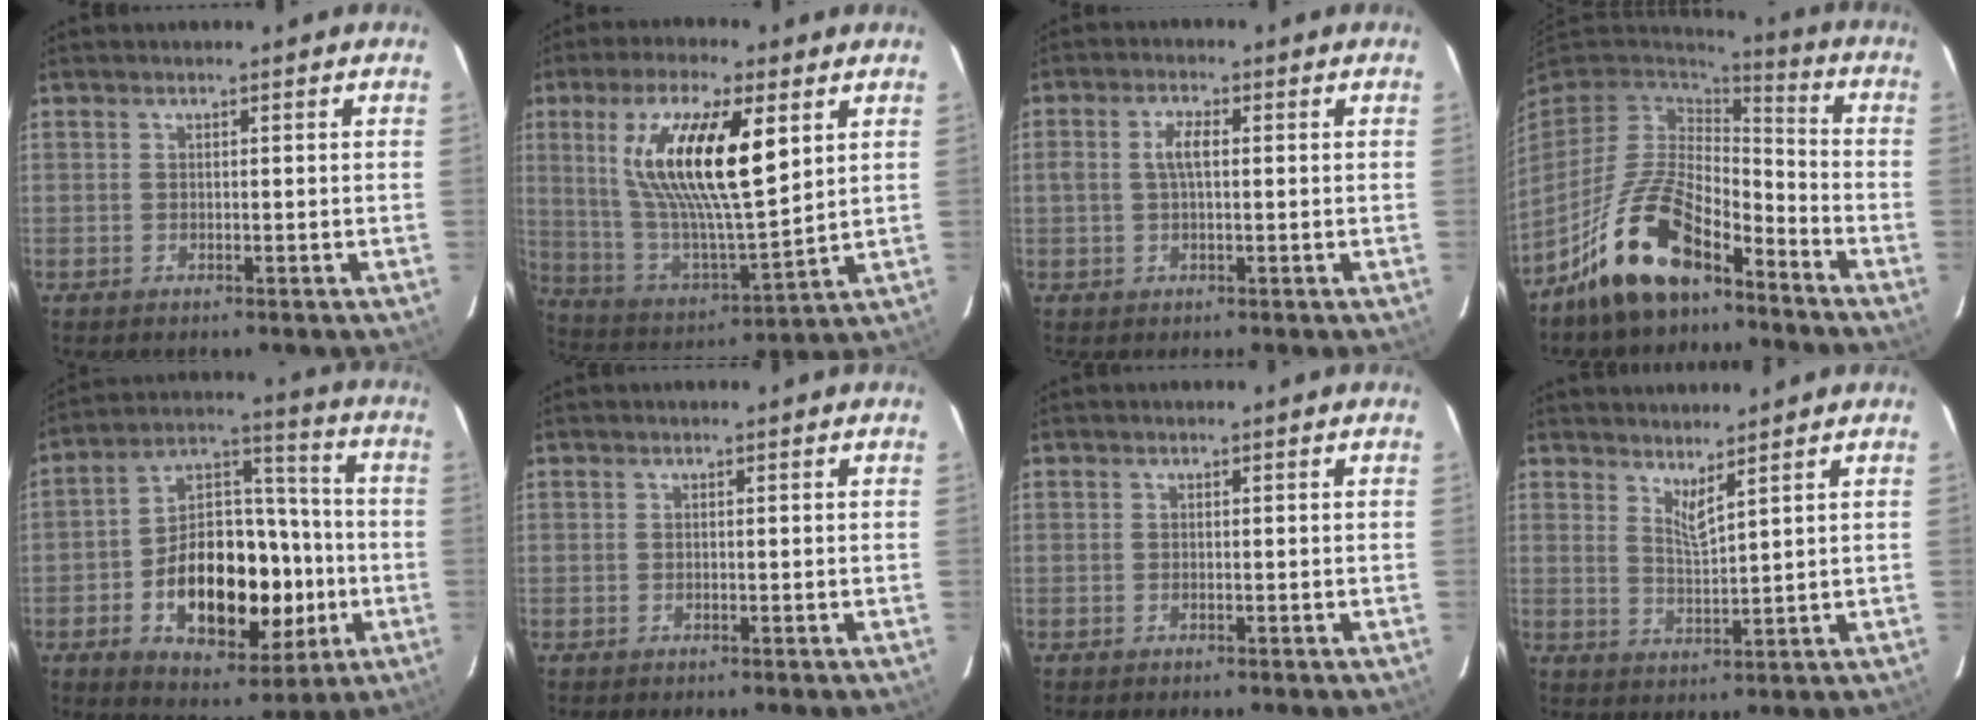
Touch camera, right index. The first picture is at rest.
{"total": 19.8, "force": [6.8, 5.5, 17.8], "torque": [-0.334, -0.001, 0.134]}
{"total": 3.6, "force": [0.3, 1.5, 3.3], "torque": [-0.064, 0.007, 0.007]}
{"total": 16.3, "force": [-10.7, 6.9, 10.2], "torque": [-0.212, 0.000, -0.193]}
{"total": 20.5, "force": [-5.4, 12.8, 15.1], "torque": [-0.275, 0.041, -0.068]}
{"total": 0.0}
{"total": 0.0}
{"total": 3.7, "force": [3.0, -0.1, 2.0], "torque": [-0.037, -0.012, 0.049]}